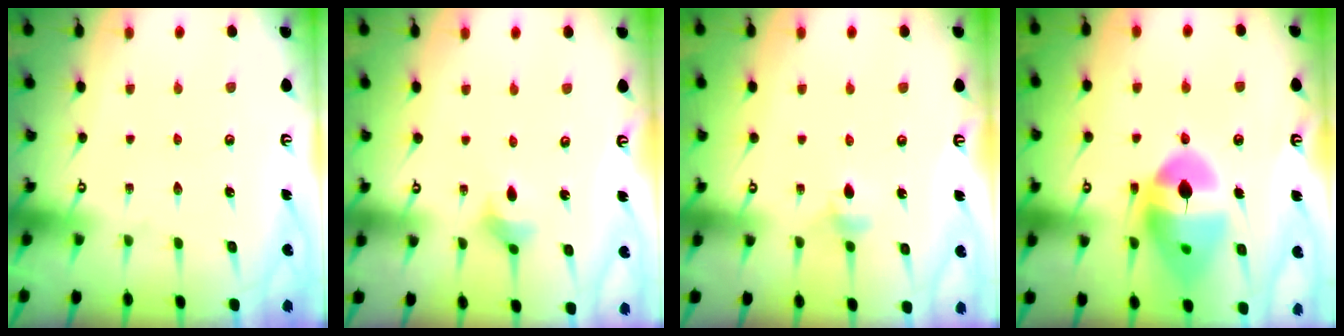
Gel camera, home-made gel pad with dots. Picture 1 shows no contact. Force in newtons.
{"total": 3.9, "press": 3.8, "slide": 0.8}
{"total": 4.6, "press": 4.5, "slide": 0.9}
{"total": 15.5, "press": 15.4, "slide": 1.8}